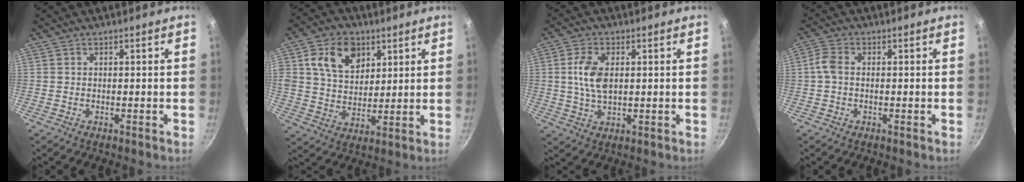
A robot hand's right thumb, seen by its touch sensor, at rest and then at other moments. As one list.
[{"total": 12.2, "force": [4.9, 8.7, 7.0], "torque": [-0.093, -0.014, 0.084]}, {"total": 7.4, "force": [1.1, 4.2, 6.0], "torque": [-0.113, 0.001, 0.021]}, {"total": 3.3, "force": [-0.2, 2.2, 2.5], "torque": [-0.058, 0.012, -0.011]}]